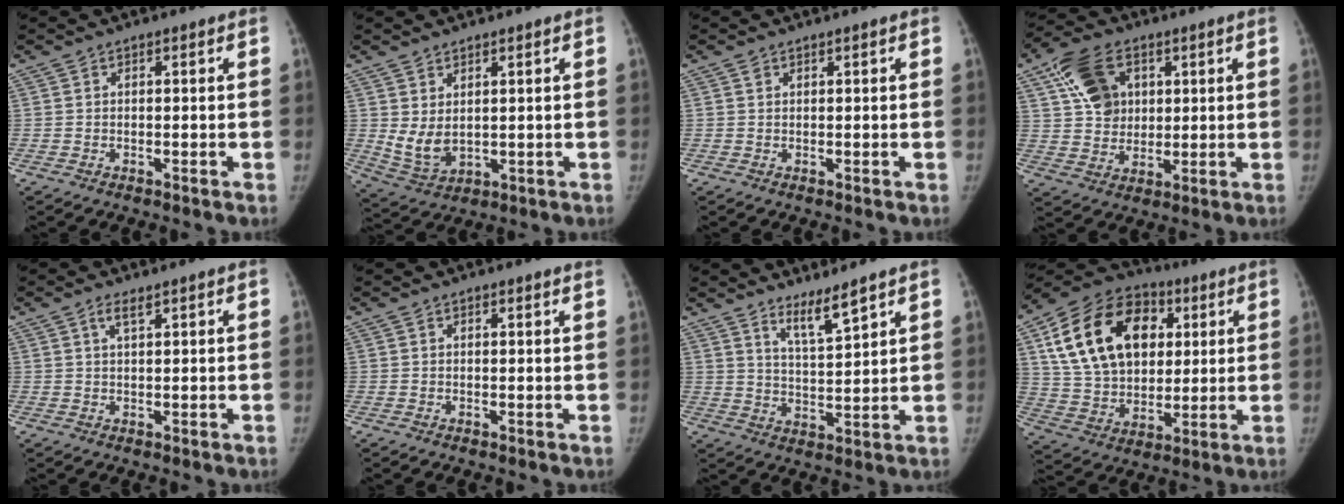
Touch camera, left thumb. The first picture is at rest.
{"total": 5.9, "force": [1.3, 3.9, 4.3], "torque": [-0.072, -0.019, 0.042]}
{"total": 0.6, "force": [0.3, 0.5, 0.1], "torque": [0.005, 0.000, 0.005]}
{"total": 11.3, "force": [4.2, 8.4, 6.3], "torque": [-0.084, -0.006, 0.078]}
{"total": 2.0, "force": [1.2, 0.7, 1.4], "torque": [-0.027, -0.002, 0.024]}
{"total": 0.5, "force": [0.5, 0.1, 0.2], "torque": [-0.001, -0.002, 0.000]}
{"total": 5.9, "force": [4.7, 0.6, 3.5], "torque": [-0.057, -0.050, 0.088]}
{"total": 23.9, "force": [7.0, 16.8, 15.5], "torque": [-0.259, 0.005, 0.122]}